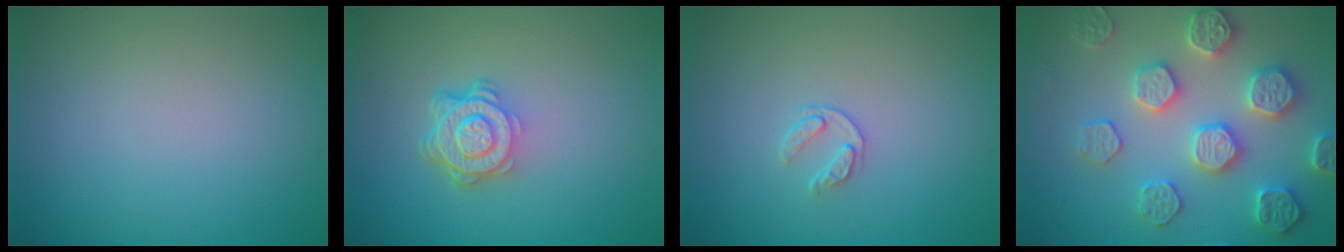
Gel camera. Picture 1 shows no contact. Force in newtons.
{"total": 4.5, "press": 3.2, "slide": 3.1}
{"total": 1.3, "press": 0.8, "slide": 1.1}
{"total": 5.6, "press": 5.5, "slide": 1.2}